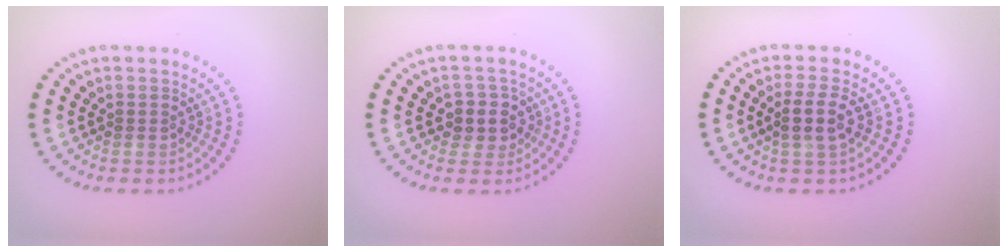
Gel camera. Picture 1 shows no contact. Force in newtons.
{"total": 2.6, "press": 2.3, "slide": 1.1}
{"total": 2.5, "press": 2.2, "slide": 1.2}